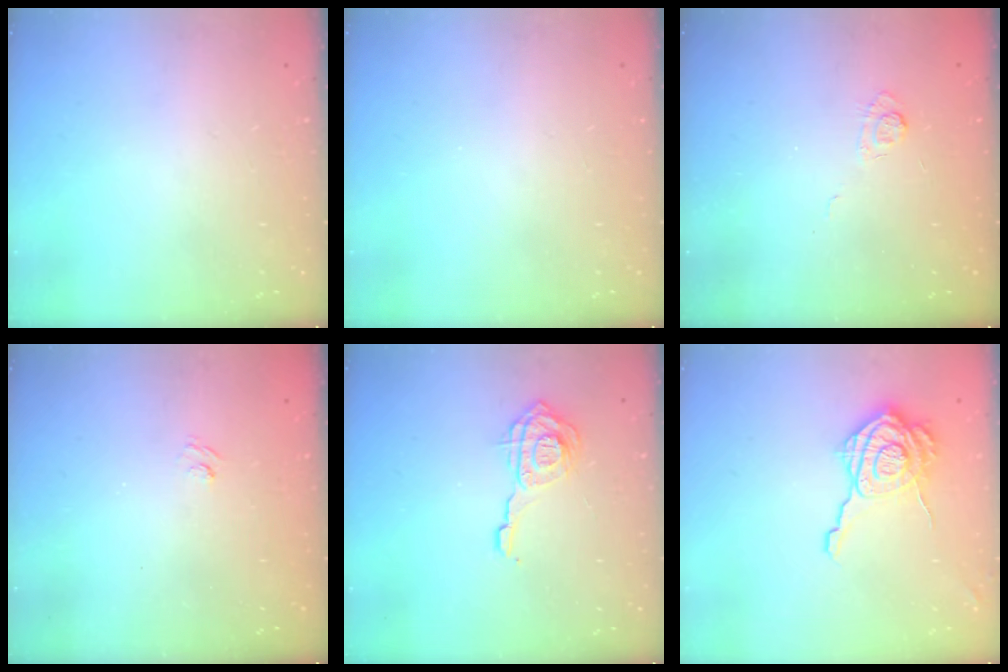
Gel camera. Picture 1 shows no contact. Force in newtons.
{"total": 0.0}
{"total": 2.9, "press": 2.4, "slide": 1.6}
{"total": 2.8, "press": 2.6, "slide": 1.0}
{"total": 11.6, "press": 11.6, "slide": 1.1}
{"total": 14.9, "press": 14.9, "slide": 0.8}